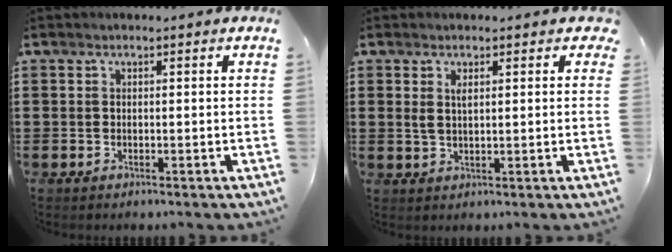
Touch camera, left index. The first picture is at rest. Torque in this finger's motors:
{"motor_torque": [0.67, 0.66, 0.27, 0.03]}